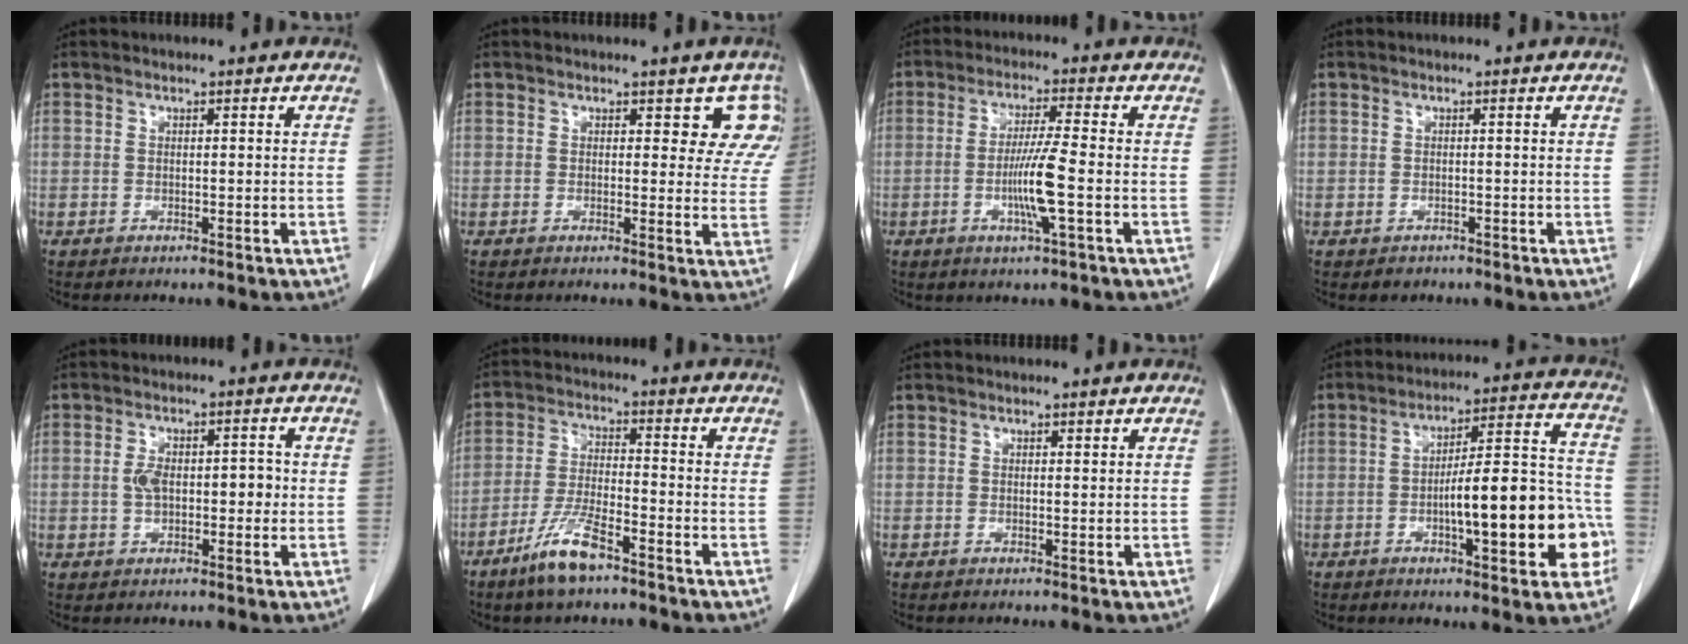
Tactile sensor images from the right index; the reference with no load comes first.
{"total": 5.7, "force": [3.2, 3.4, 3.2], "torque": [-0.004, -0.002, 0.021]}
{"total": 7.3, "force": [-1.8, -0.6, 7.1], "torque": [-0.134, -0.009, -0.035]}
{"total": 1.5, "force": [-0.8, 1.3, 0.0], "torque": [-0.005, 0.003, -0.010]}
{"total": 5.5, "force": [-0.2, 3.0, 4.6], "torque": [-0.082, 0.021, -0.002]}
{"total": 8.1, "force": [-5.5, 1.4, 5.8], "torque": [-0.120, -0.012, -0.106]}
{"total": 0.0}
{"total": 16.7, "force": [-4.4, 3.6, 15.7], "torque": [-0.213, 0.032, -0.058]}